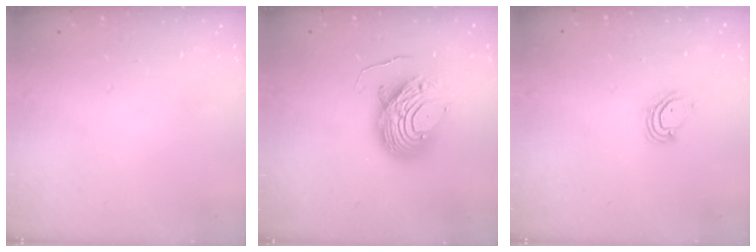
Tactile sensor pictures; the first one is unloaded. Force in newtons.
{"total": 12.2, "press": 12.1, "slide": 1.4}
{"total": 5.5, "press": 5.5, "slide": 0.3}